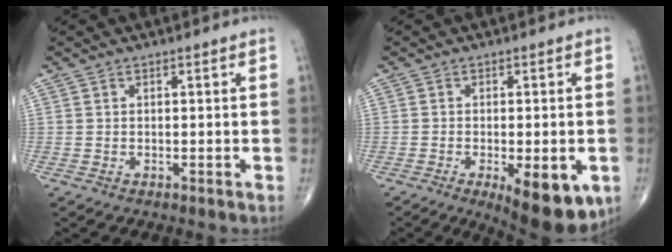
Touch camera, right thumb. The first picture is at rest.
{"total": 12.3, "force": [-4.6, 4.7, 10.4], "torque": [-0.118, -0.009, -0.051]}